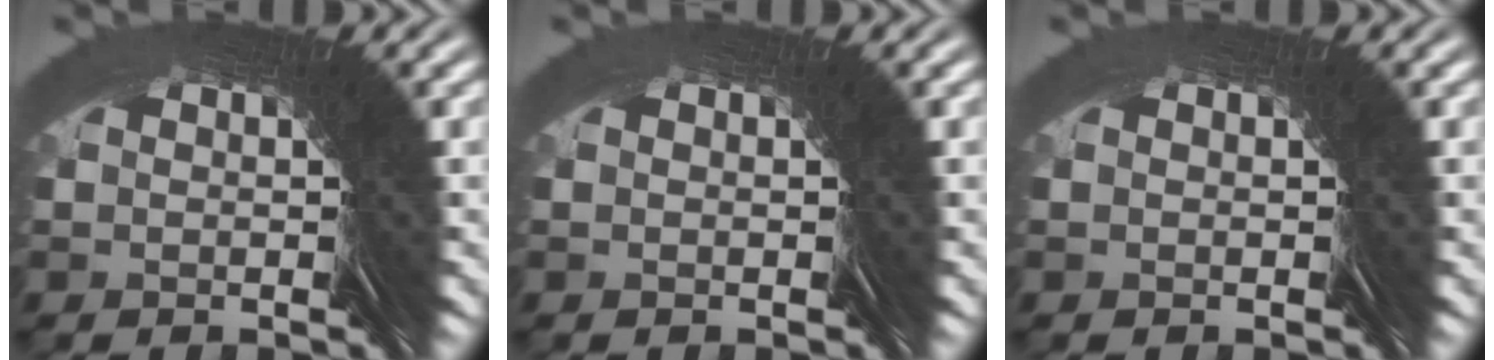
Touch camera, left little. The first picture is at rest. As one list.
[{"total": 0.0}, {"total": 0.0}]